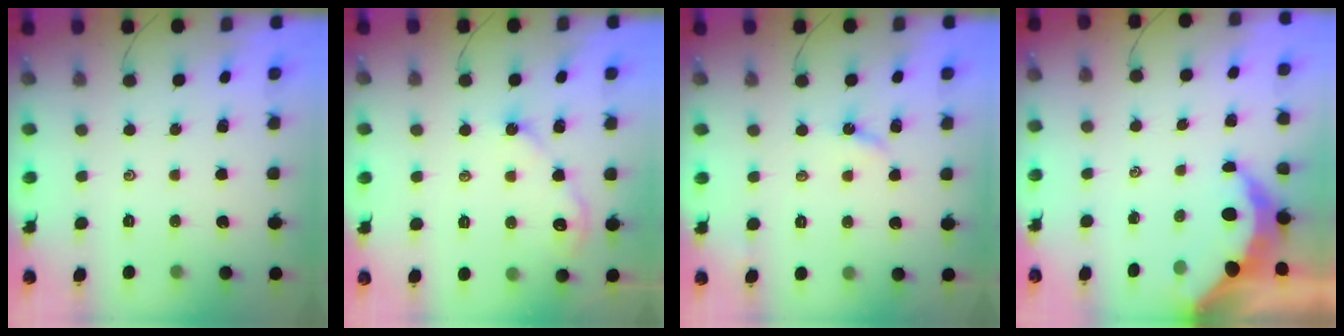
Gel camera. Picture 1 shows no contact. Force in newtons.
{"total": 5.7, "press": 5.7, "slide": 0.5}
{"total": 4.3, "press": 4.3, "slide": 0.5}
{"total": 5.8, "press": 5.8, "slide": 0.9}